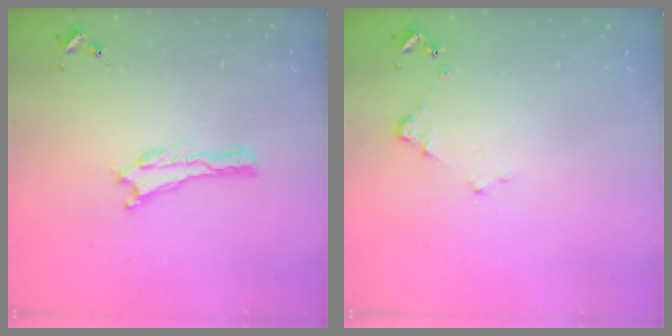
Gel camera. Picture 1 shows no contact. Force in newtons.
{"total": 1.2, "press": 1.2, "slide": 0.2}